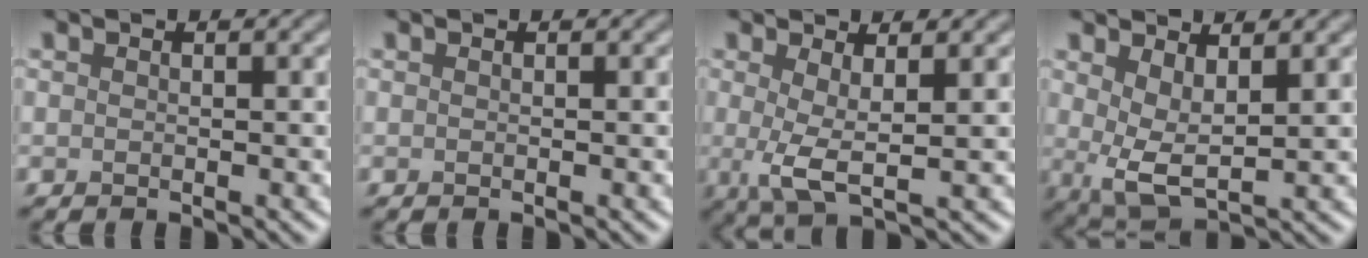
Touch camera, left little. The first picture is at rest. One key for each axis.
{"total": 0.0}
{"total": 3.5, "fx": 0.5, "fy": 0.9, "fz": 3.3, "tx": -0.062, "ty": -0.006, "tz": 0.007}
{"total": 4.1, "fx": 1.2, "fy": 1.6, "fz": 3.5, "tx": -0.077, "ty": -0.012, "tz": 0.025}